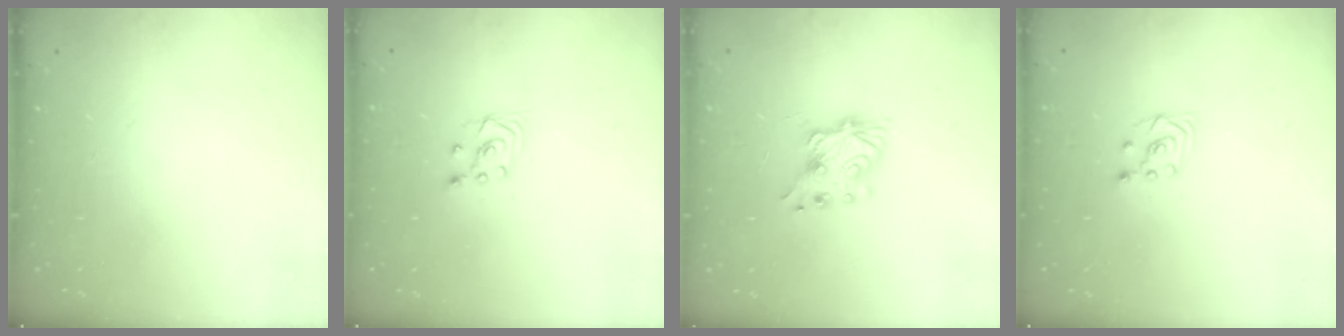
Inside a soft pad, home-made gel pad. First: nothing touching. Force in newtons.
{"total": 2.9, "press": 2.7, "slide": 1.0}
{"total": 7.1, "press": 7.1, "slide": 0.5}
{"total": 2.5, "press": 2.2, "slide": 1.2}